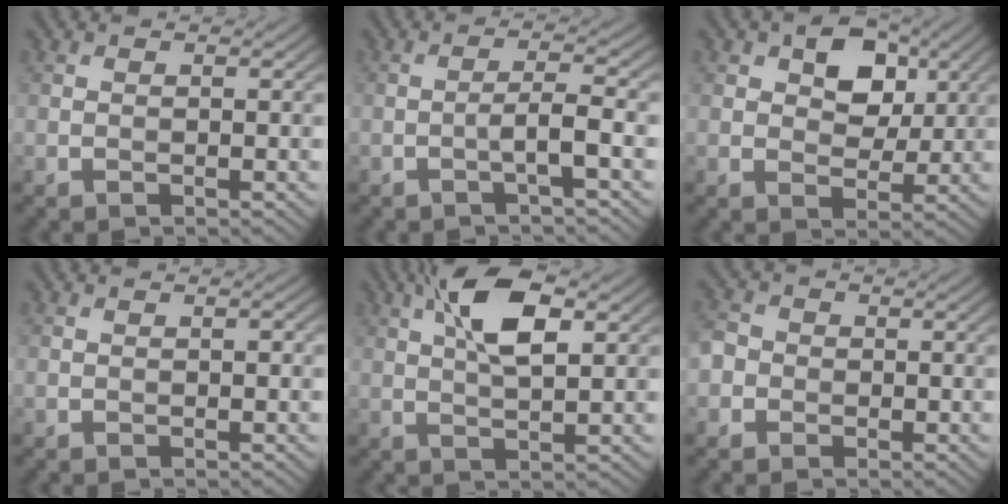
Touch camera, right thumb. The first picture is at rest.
{"total": 3.1, "force": [-1.2, 0.1, 2.9], "torque": [-0.052, 0.015, -0.033]}
{"total": 6.8, "force": [2.5, 4.6, 4.4], "torque": [-0.069, 0.002, 0.030]}
{"total": 0.6, "force": [-0.1, 0.3, 0.5], "torque": [-0.009, 0.000, 0.000]}
{"total": 8.1, "force": [3.1, 2.8, 6.9], "torque": [-0.133, 0.013, 0.052]}
{"total": 3.0, "force": [-0.8, 2.8, 0.8], "torque": [-0.016, 0.002, -0.028]}